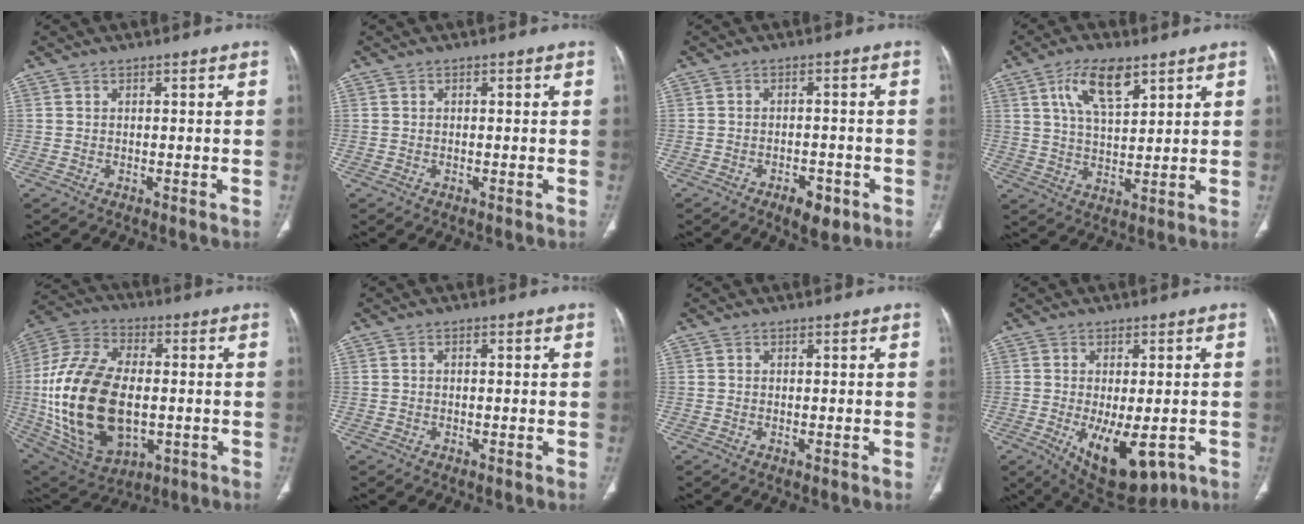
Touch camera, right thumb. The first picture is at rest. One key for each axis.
{"total": 0.0}
{"total": 5.2, "fx": -2.8, "fy": 2.6, "fz": 3.5, "tx": -0.041, "ty": 0.011, "tz": -0.035}
{"total": 9.6, "fx": 5.1, "fy": 4.1, "fz": 7.1, "tx": -0.116, "ty": -0.021, "tz": 0.097}
{"total": 25.8, "fx": -2.2, "fy": 15.1, "fz": 20.8, "tx": -0.413, "ty": 0.002, "tz": -0.018}
{"total": 0.6, "fx": 0.0, "fy": 0.4, "fz": 0.4, "tx": -0.007, "ty": 0.001, "tz": 0.000}
{"total": 0.0}
{"total": 13.2, "fx": -4.6, "fy": 6.2, "fz": 10.7, "tx": -0.152, "ty": -0.011, "tz": -0.050}